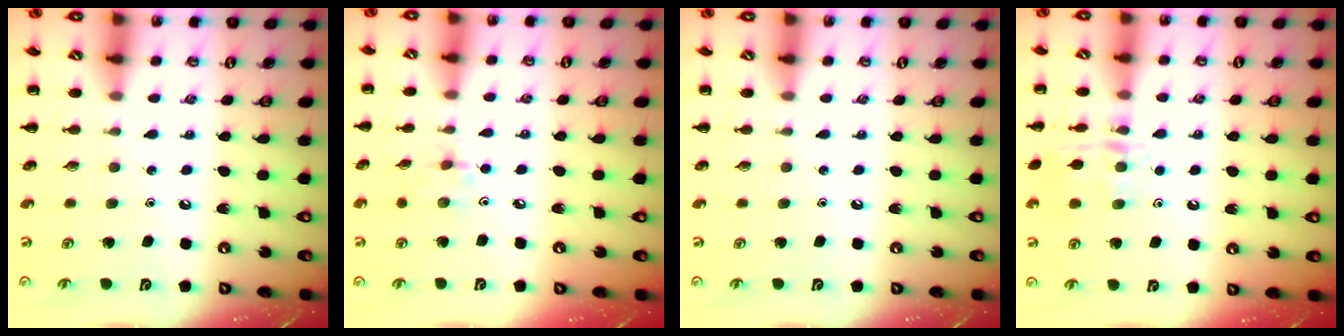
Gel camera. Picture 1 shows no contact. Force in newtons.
{"total": 2.4, "press": 2.4, "slide": 0.5}
{"total": 0.0}
{"total": 12.0, "press": 12.0, "slide": 0.6}